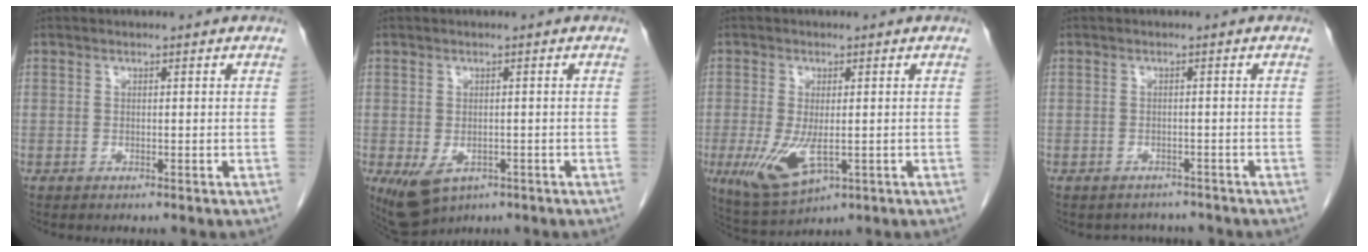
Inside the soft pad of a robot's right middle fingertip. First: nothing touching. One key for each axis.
{"total": 5.6, "fx": -2.5, "fy": 3.6, "fz": 3.6, "tx": -0.066, "ty": -0.008, "tz": -0.027}
{"total": 7.6, "fx": -1.8, "fy": 3.0, "fz": 6.8, "tx": -0.137, "ty": -0.023, "tz": -0.018}
{"total": 3.1, "fx": -2.8, "fy": 1.3, "fz": -0.2, "tx": -0.001, "ty": 0.004, "tz": -0.040}